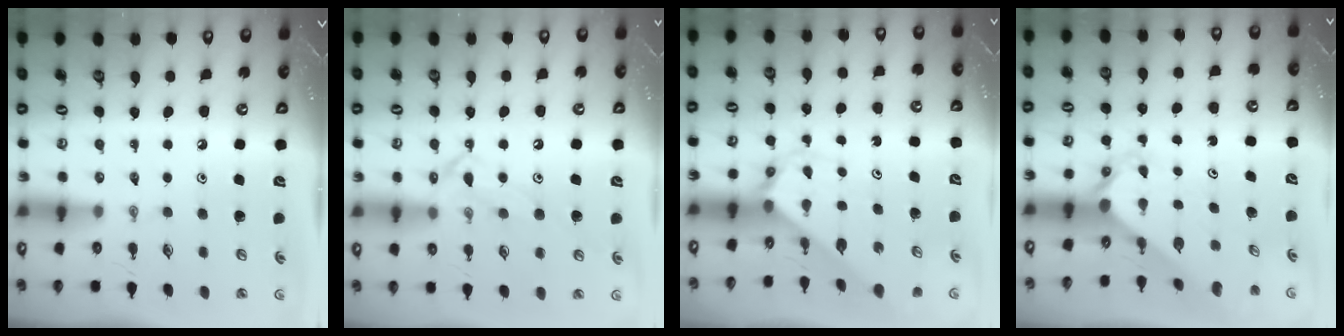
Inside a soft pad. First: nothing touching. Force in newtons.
{"total": 12.0, "press": 12.0, "slide": 0.8}
{"total": 2.6, "press": 2.6, "slide": 0.2}
{"total": 2.6, "press": 2.6, "slide": 0.3}